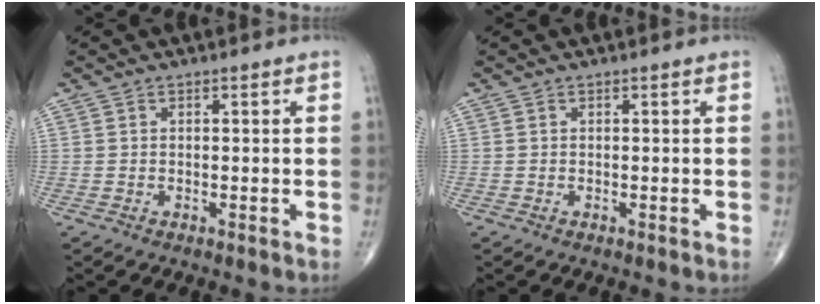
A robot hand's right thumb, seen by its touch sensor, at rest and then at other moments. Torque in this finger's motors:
{"motor_torque": [0.07, 0.08, -0.07, 0.05, 0.00]}